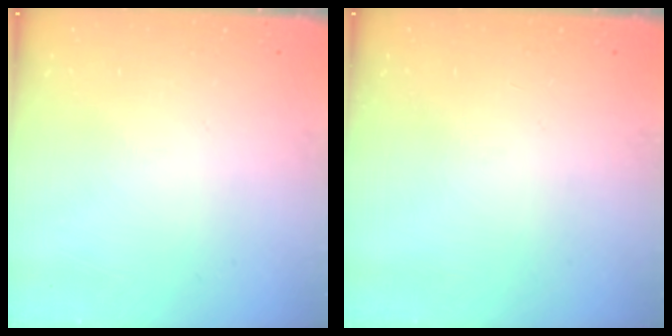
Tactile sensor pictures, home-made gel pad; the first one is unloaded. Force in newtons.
{"total": 0.0}